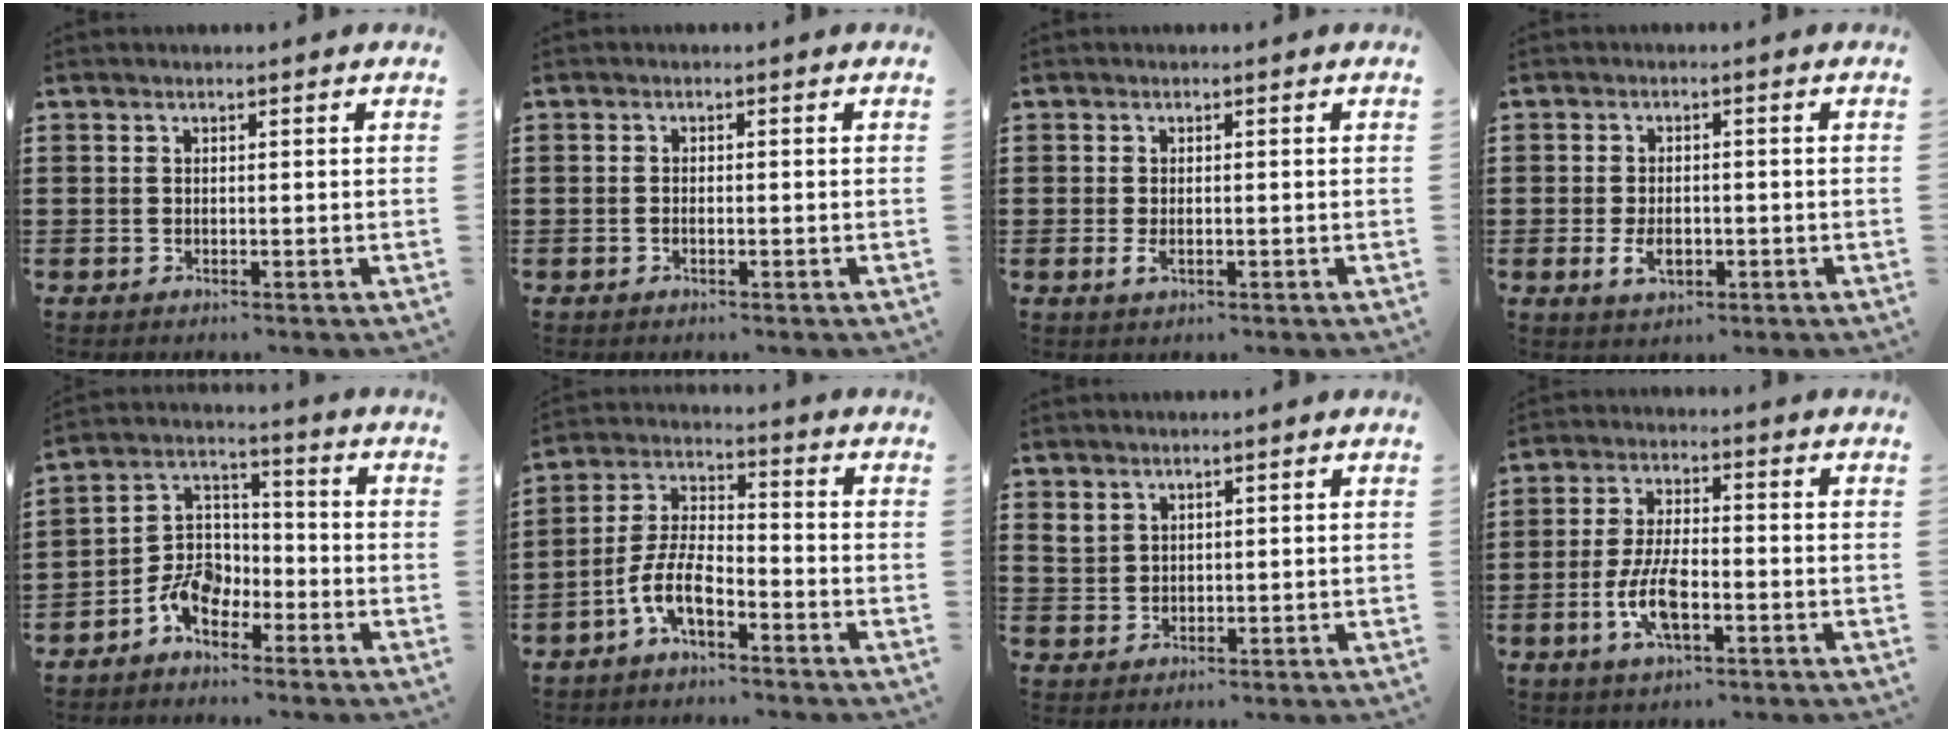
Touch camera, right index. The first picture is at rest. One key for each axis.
{"total": 0.7, "fx": -0.5, "fy": 0.2, "fz": 0.5, "tx": -0.011, "ty": -0.005, "tz": -0.008}
{"total": 1.2, "fx": -0.2, "fy": 0.6, "fz": 1.0, "tx": -0.020, "ty": 0.000, "tz": -0.004}
{"total": 3.5, "fx": -0.9, "fy": 2.1, "fz": 2.7, "tx": -0.056, "ty": 0.001, "tz": -0.017}
{"total": 7.2, "fx": -4.8, "fy": 4.4, "fz": 3.2, "tx": -0.085, "ty": 0.014, "tz": -0.099}
{"total": 7.1, "fx": -4.1, "fy": 2.4, "fz": 5.3, "tx": -0.132, "ty": -0.006, "tz": -0.083}
{"total": 2.2, "fx": 1.9, "fy": 1.1, "fz": 0.3, "tx": -0.012, "ty": 0.001, "tz": 0.039}
{"total": 7.8, "fx": -2.7, "fy": 2.9, "fz": 6.7, "tx": -0.150, "ty": -0.008, "tz": -0.054}